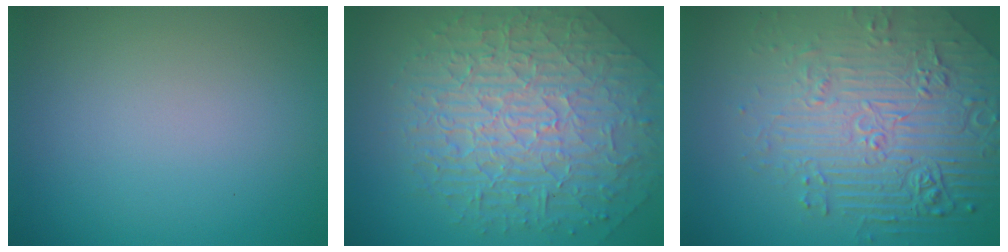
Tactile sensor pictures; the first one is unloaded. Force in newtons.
{"total": 10.2, "press": 6.7, "slide": 7.8}
{"total": 8.8, "press": 6.0, "slide": 6.4}